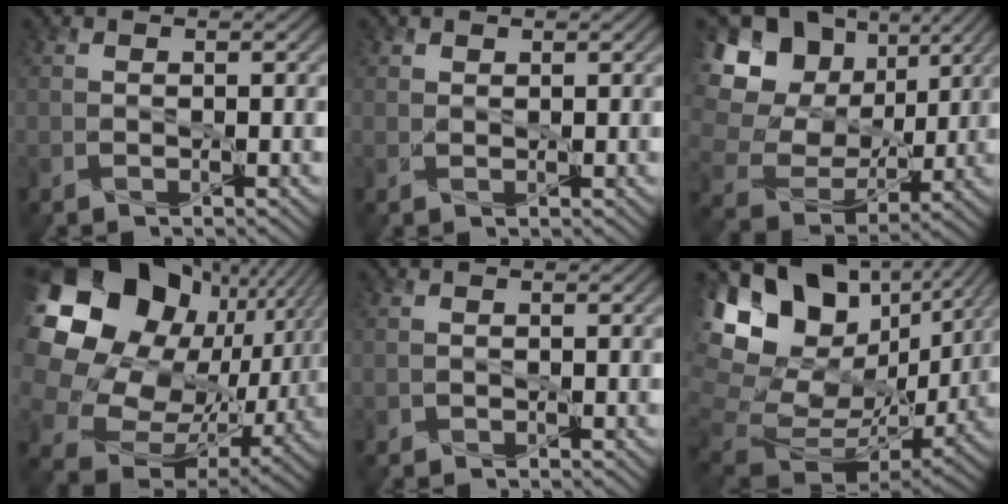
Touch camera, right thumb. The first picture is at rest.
{"total": 0.9, "force": [0.6, 0.6, 0.1], "torque": [-0.003, -0.002, 0.013]}
{"total": 16.3, "force": [5.7, 12.7, 8.5], "torque": [-0.256, 0.045, 0.134]}
{"total": 23.0, "force": [6.3, 17.7, 13.3], "torque": [-0.347, 0.005, 0.142]}
{"total": 0.5, "force": [-0.2, 0.5, 0.0], "torque": [0.002, -0.005, -0.005]}
{"total": 18.7, "force": [7.0, 12.5, 12.1], "torque": [-0.238, 0.013, 0.146]}